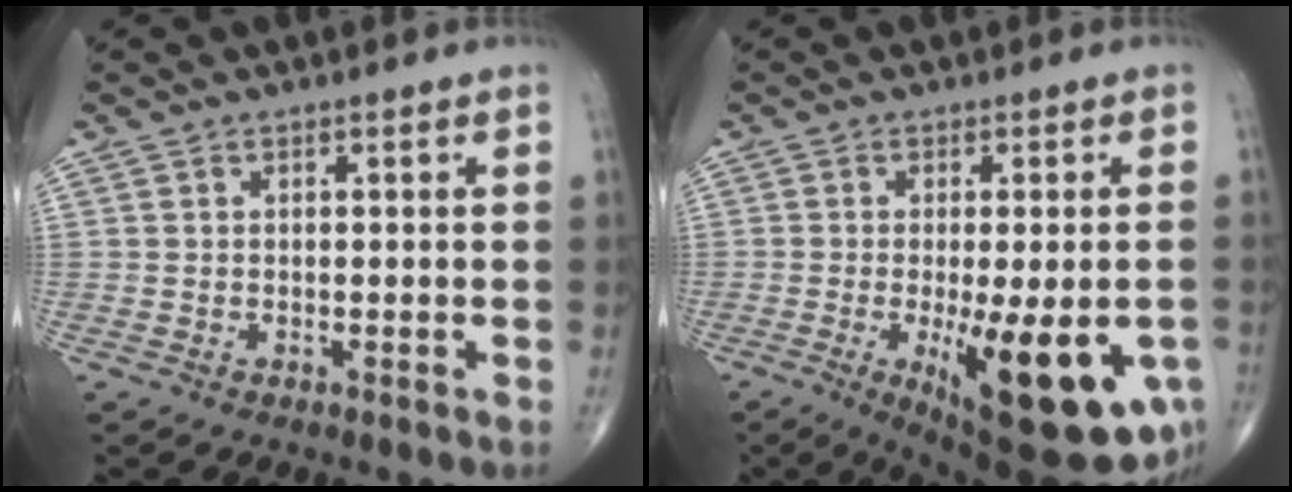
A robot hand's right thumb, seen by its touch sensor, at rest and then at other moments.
{"total": 19.3, "force": [-5.8, 6.2, 17.3], "torque": [-0.202, -0.023, -0.061]}